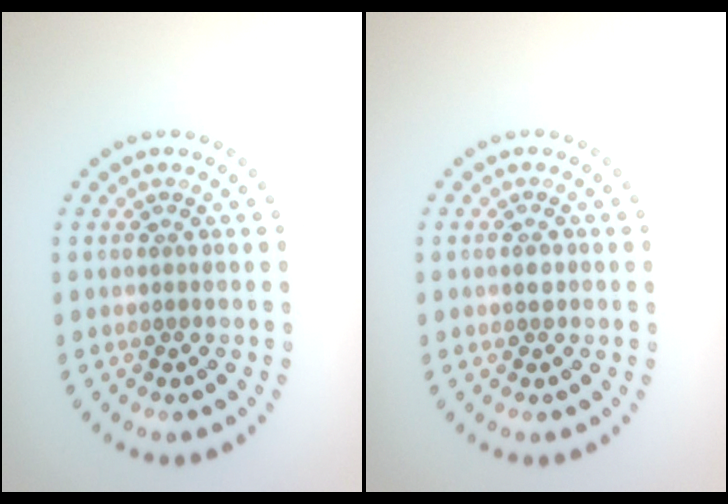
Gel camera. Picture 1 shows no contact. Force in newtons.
{"total": 0.8, "press": 0.7, "slide": 0.3}